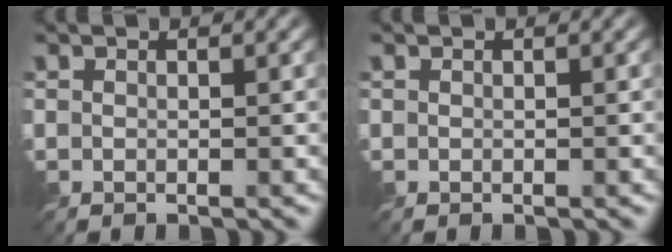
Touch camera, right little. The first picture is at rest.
{"total": 0.0}